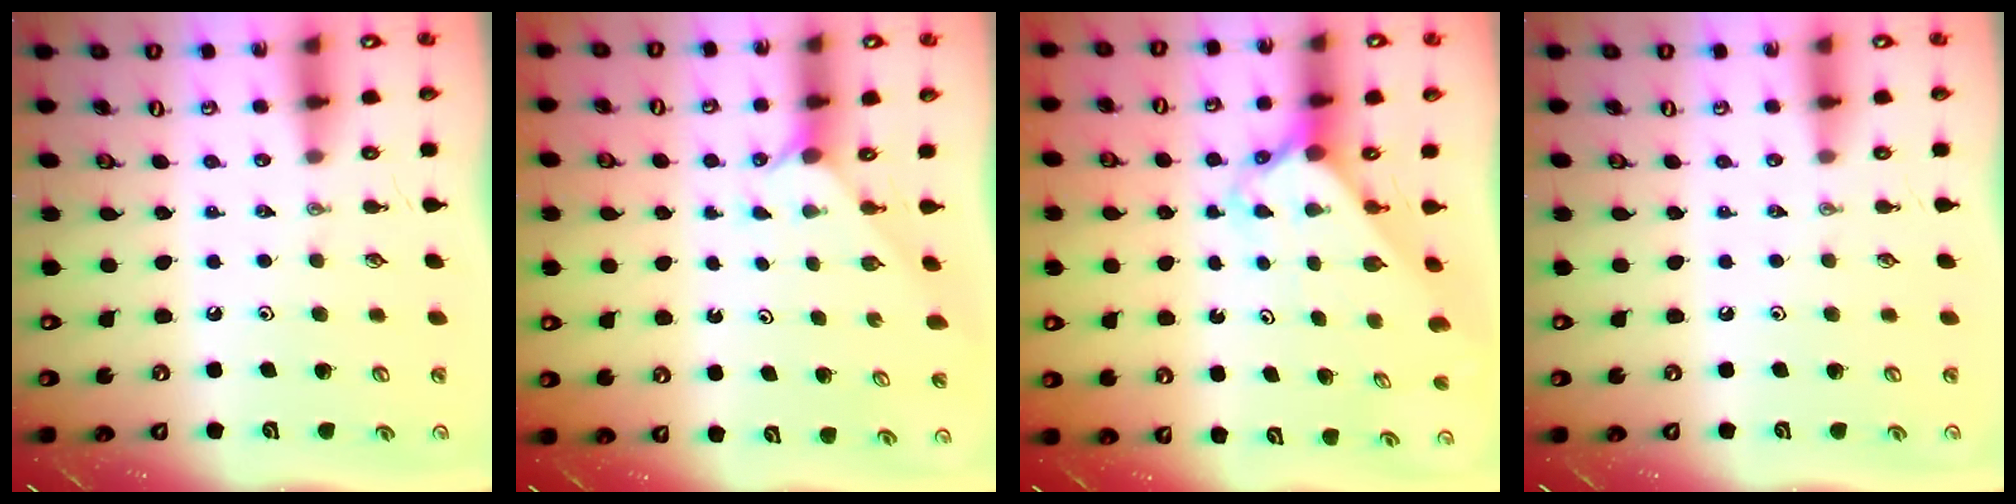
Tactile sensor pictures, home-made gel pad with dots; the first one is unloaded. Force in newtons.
{"total": 0.9, "press": 0.9, "slide": 0.1}
{"total": 2.6, "press": 2.6, "slide": 0.1}
{"total": 0.0}